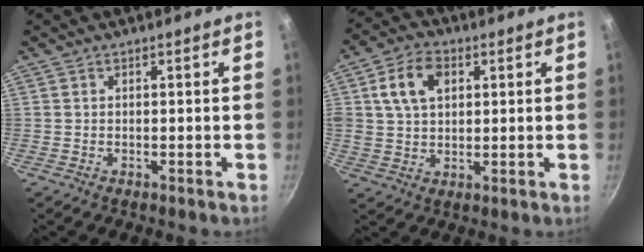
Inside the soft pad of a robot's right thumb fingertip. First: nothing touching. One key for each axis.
{"total": 9.2, "fx": 2.7, "fy": 6.3, "fz": 6.2, "tx": -0.101, "ty": 0.005, "tz": 0.044}